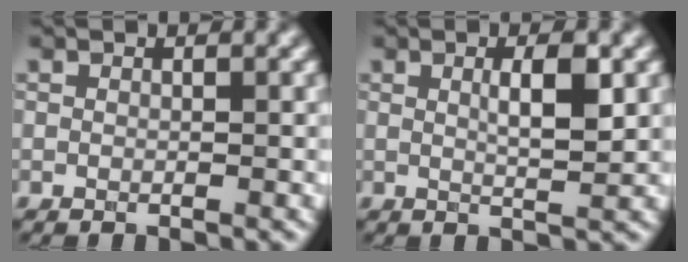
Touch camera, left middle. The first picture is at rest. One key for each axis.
{"total": 3.3, "fx": 0.8, "fy": 0.5, "fz": 3.2, "tx": -0.052, "ty": 0.001, "tz": 0.012}